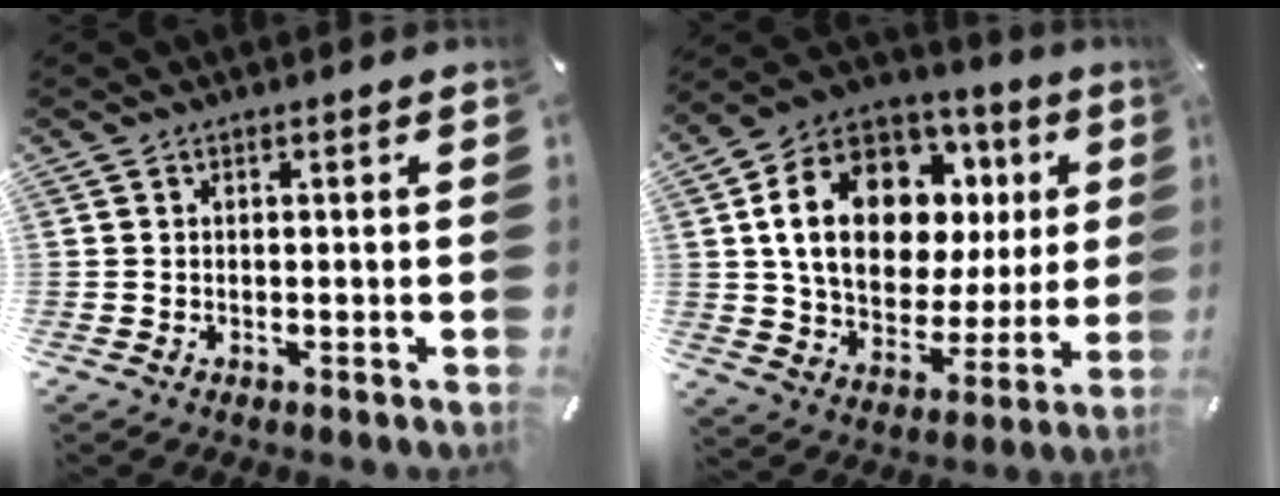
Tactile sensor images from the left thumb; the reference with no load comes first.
{"total": 19.2, "force": [5.6, 13.7, 12.2], "torque": [-0.220, -0.024, 0.103]}